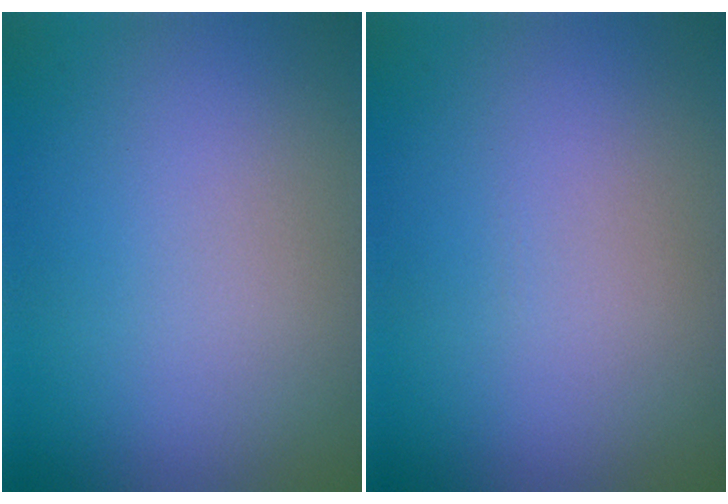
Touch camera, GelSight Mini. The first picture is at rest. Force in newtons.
{"total": 0.0}